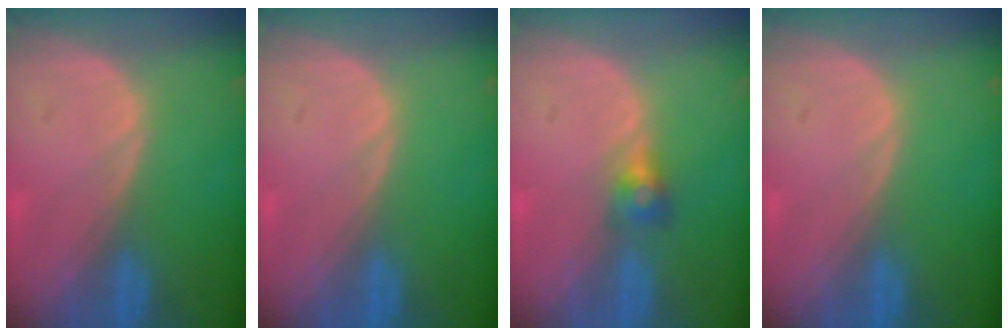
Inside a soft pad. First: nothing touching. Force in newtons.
{"total": 0.0}
{"total": 2.7, "press": 2.5, "slide": 0.9}
{"total": 0.0}